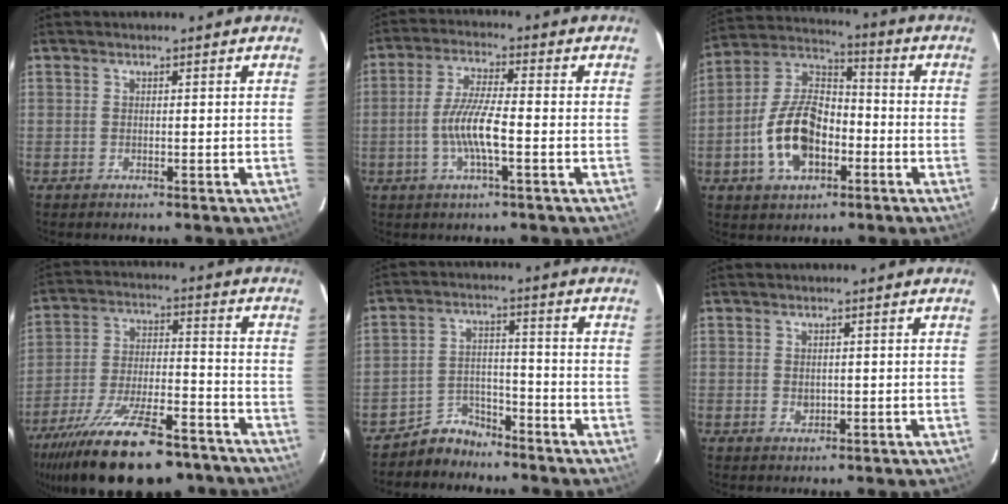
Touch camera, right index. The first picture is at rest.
{"total": 9.6, "force": [-2.9, 1.3, 9.0], "torque": [-0.184, 0.001, -0.057]}
{"total": 14.4, "force": [-4.8, 8.6, 10.6], "torque": [-0.214, 0.022, -0.079]}
{"total": 25.3, "force": [-19.2, 8.4, 14.3], "torque": [-0.271, -0.040, -0.288]}
{"total": 6.2, "force": [-5.4, 3.1, 0.1], "torque": [-0.010, 0.026, -0.092]}
{"total": 1.5, "force": [-0.1, 1.3, 0.8], "torque": [-0.010, 0.002, 0.000]}